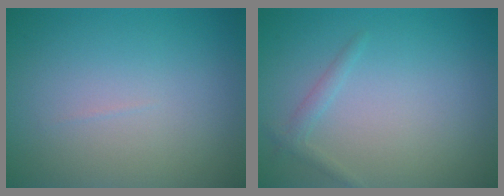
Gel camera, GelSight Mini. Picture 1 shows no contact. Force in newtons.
{"total": 1.1, "press": 1.1, "slide": 0.0}